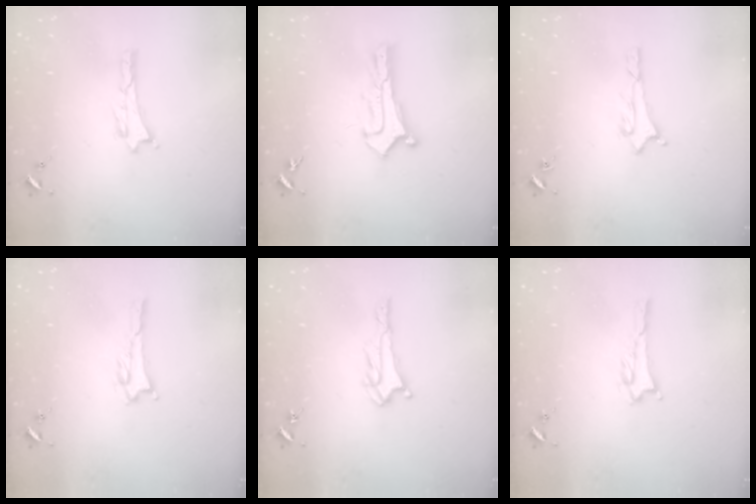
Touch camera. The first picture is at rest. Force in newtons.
{"total": 0.9, "press": 0.9, "slide": 0.1}
{"total": 1.0, "press": 1.0, "slide": 0.1}
{"total": 1.1, "press": 1.0, "slide": 0.1}
{"total": 1.7, "press": 1.6, "slide": 0.2}
{"total": 1.1, "press": 1.0, "slide": 0.1}